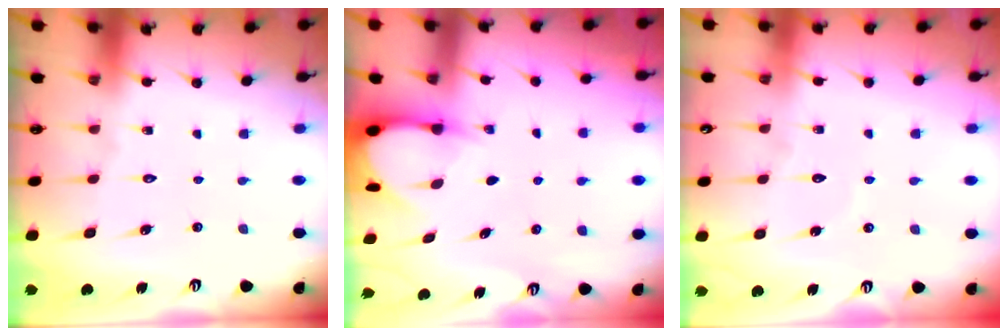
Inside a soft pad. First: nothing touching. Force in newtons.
{"total": 3.3, "press": 3.2, "slide": 0.4}
{"total": 3.7, "press": 3.7, "slide": 0.2}